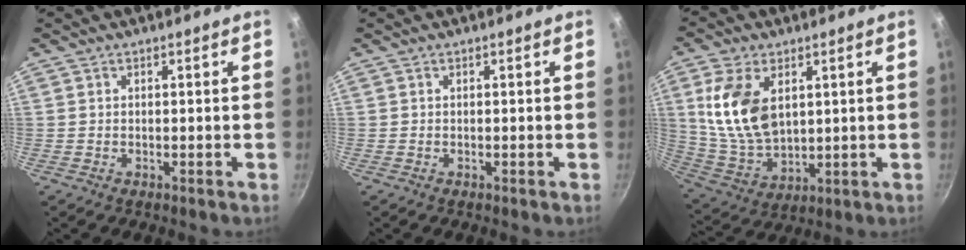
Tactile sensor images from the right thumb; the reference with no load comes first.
{"total": 0.0}
{"total": 14.7, "force": [4.0, 9.1, 10.9], "torque": [-0.194, -0.025, 0.091]}